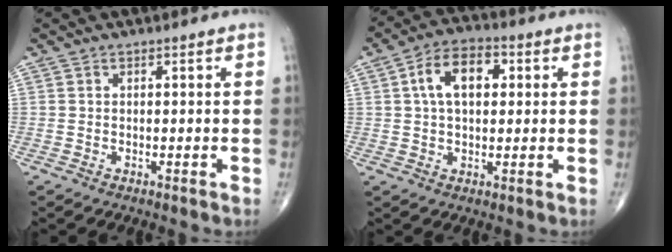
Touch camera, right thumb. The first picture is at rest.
{"total": 9.8, "force": [2.2, 5.8, 7.6], "torque": [-0.122, 0.017, 0.032]}